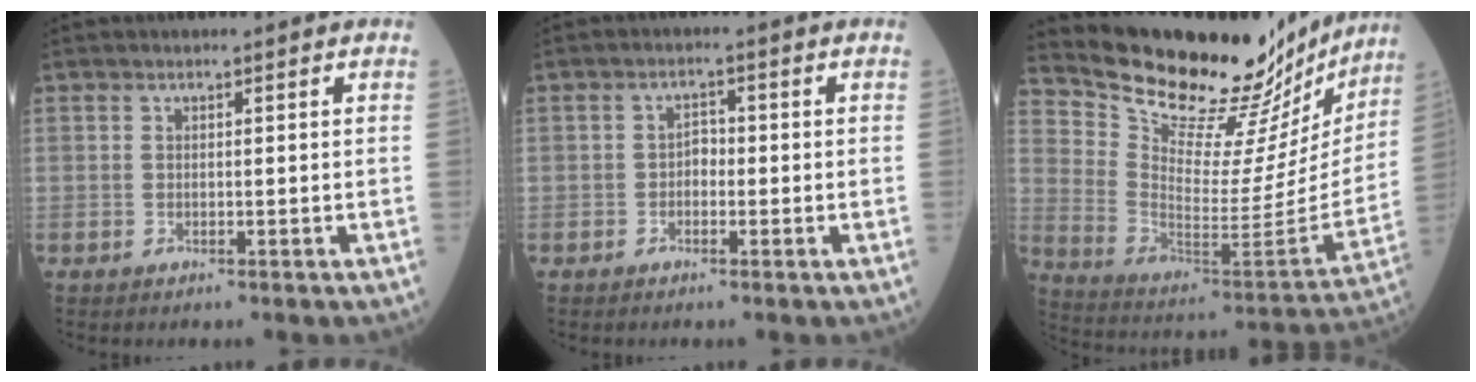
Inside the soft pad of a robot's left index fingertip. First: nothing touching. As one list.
[{"total": 1.9, "force": [-0.7, 1.2, 1.2], "torque": [-0.011, 0.004, -0.017]}, {"total": 26.5, "force": [23.8, 7.2, 9.3], "torque": [-0.152, -0.059, 0.339]}]